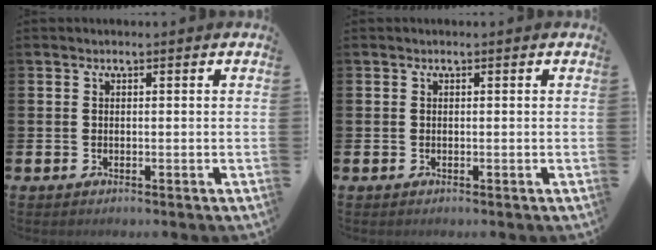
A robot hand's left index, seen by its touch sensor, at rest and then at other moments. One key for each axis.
{"total": 0.0}